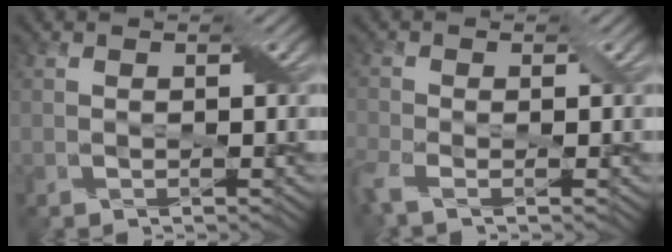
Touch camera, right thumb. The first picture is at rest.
{"total": 3.7, "force": [-2.0, 1.2, 2.8], "torque": [-0.076, -0.005, -0.050]}